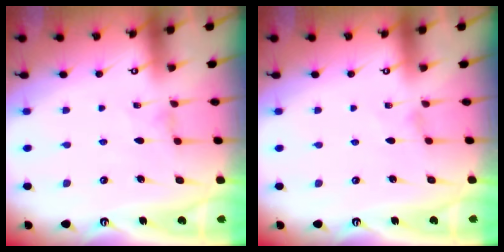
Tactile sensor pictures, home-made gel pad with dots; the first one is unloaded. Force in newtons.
{"total": 0.0}